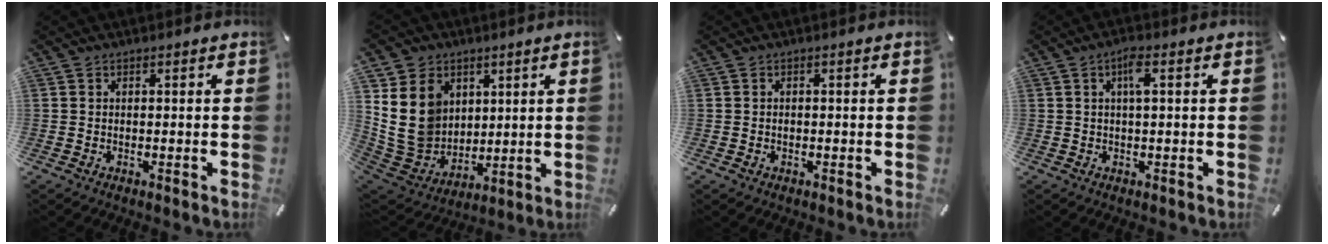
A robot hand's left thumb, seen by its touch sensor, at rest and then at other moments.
{"total": 15.7, "force": [4.2, 13.3, 7.2], "torque": [-0.162, -0.022, 0.083]}
{"total": 0.9, "force": [-0.2, 0.7, 0.4], "torque": [-0.007, 0.004, -0.006]}
{"total": 3.7, "force": [0.9, 0.8, 3.4], "torque": [-0.070, 0.006, 0.013]}